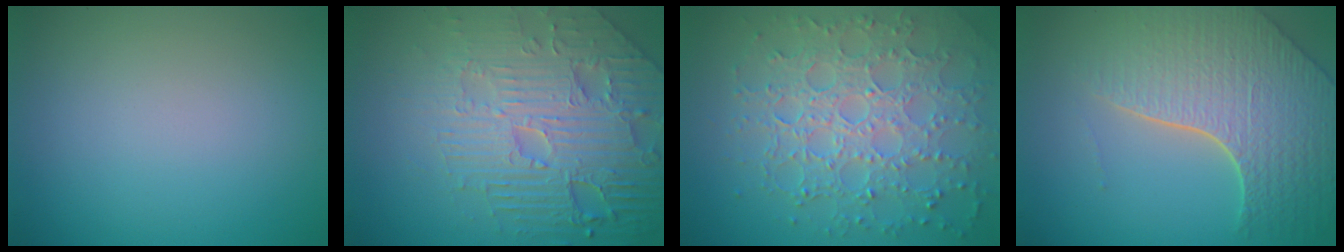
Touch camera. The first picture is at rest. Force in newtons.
{"total": 7.9, "press": 6.1, "slide": 5.0}
{"total": 7.7, "press": 5.7, "slide": 5.1}
{"total": 7.9, "press": 5.7, "slide": 5.5}